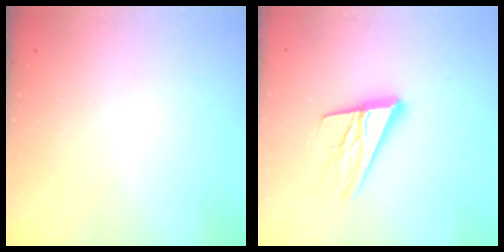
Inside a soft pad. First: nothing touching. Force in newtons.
{"total": 15.9, "press": 15.6, "slide": 2.7}